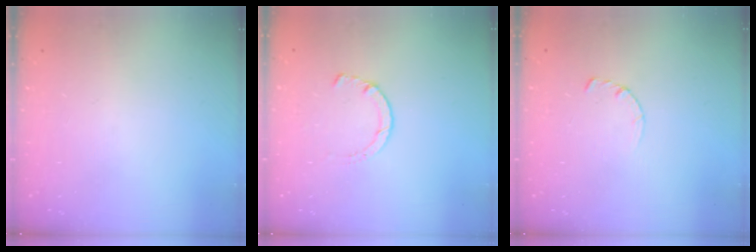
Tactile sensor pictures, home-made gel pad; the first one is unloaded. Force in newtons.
{"total": 1.5, "press": 1.5, "slide": 0.3}
{"total": 2.8, "press": 2.8, "slide": 0.4}